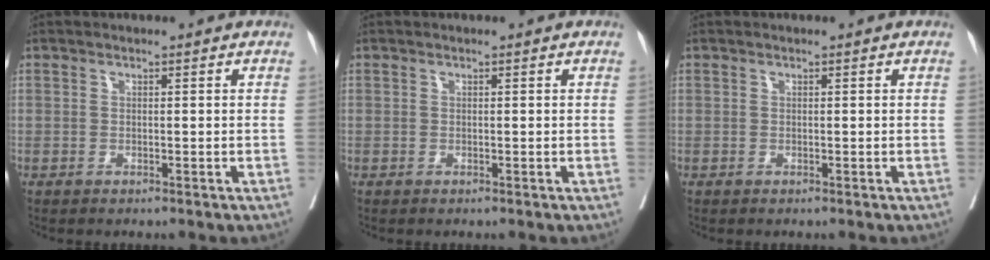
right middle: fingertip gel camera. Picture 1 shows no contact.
{"total": 0.0}
{"total": 0.0}